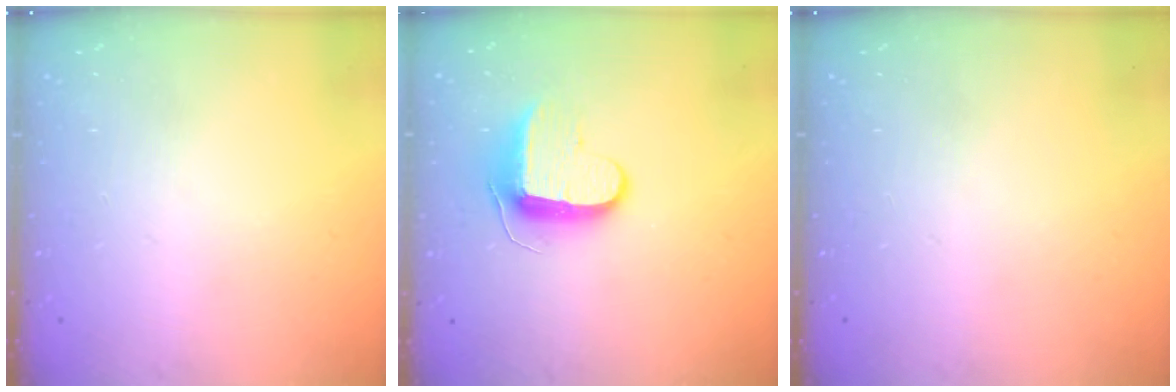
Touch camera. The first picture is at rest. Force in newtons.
{"total": 10.5, "press": 10.4, "slide": 1.0}
{"total": 0.0}